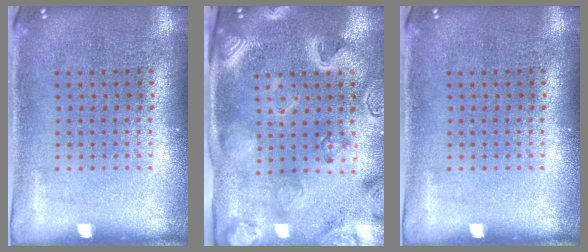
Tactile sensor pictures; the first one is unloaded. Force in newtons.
{"total": 3.1, "press": 3.1, "slide": 0.3}
{"total": 0.0}